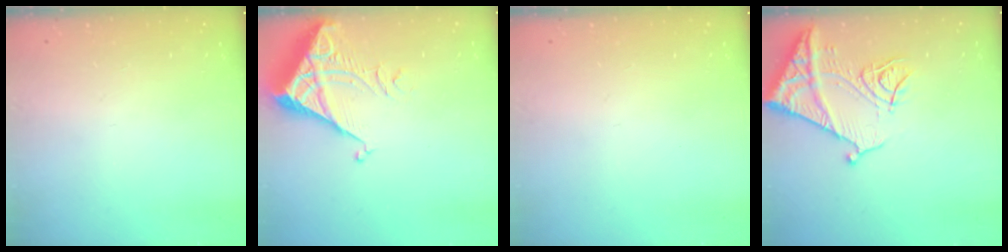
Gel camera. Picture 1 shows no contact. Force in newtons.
{"total": 5.4, "press": 5.4, "slide": 0.7}
{"total": 0.0}
{"total": 15.7, "press": 15.6, "slide": 1.7}